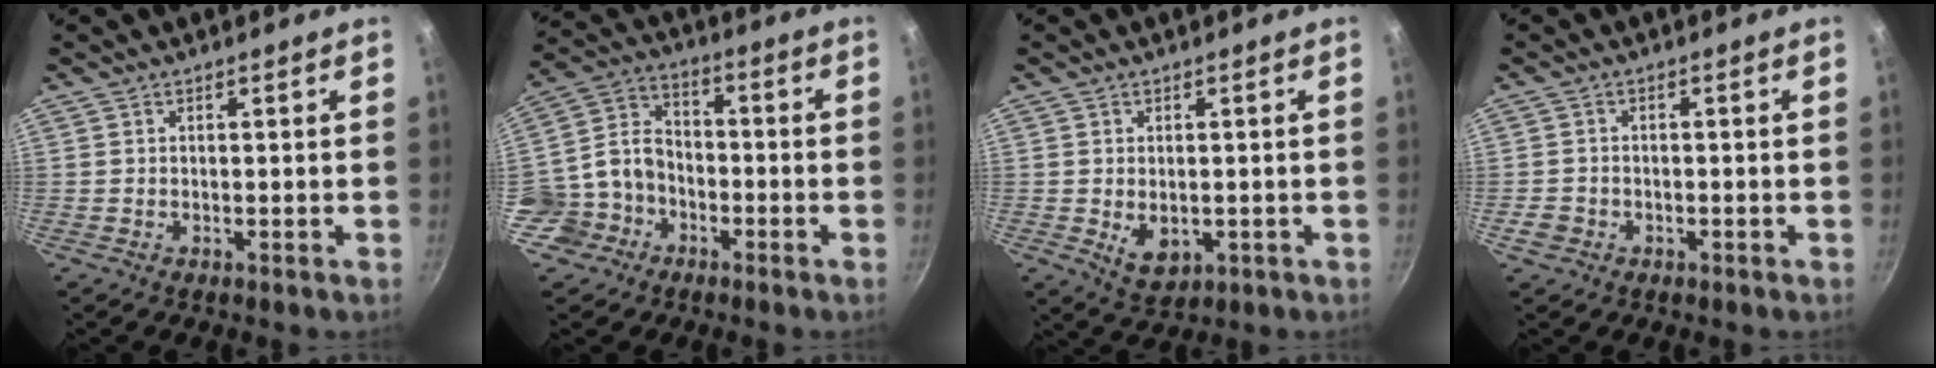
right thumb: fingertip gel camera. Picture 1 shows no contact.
{"total": 10.3, "force": [-3.8, 8.9, 3.4], "torque": [-0.034, 0.058, -0.084]}
{"total": 5.4, "force": [-0.6, 3.7, 3.8], "torque": [-0.053, -0.010, 0.001]}
{"total": 2.9, "force": [-1.3, 2.4, 1.1], "torque": [-0.017, 0.014, -0.020]}